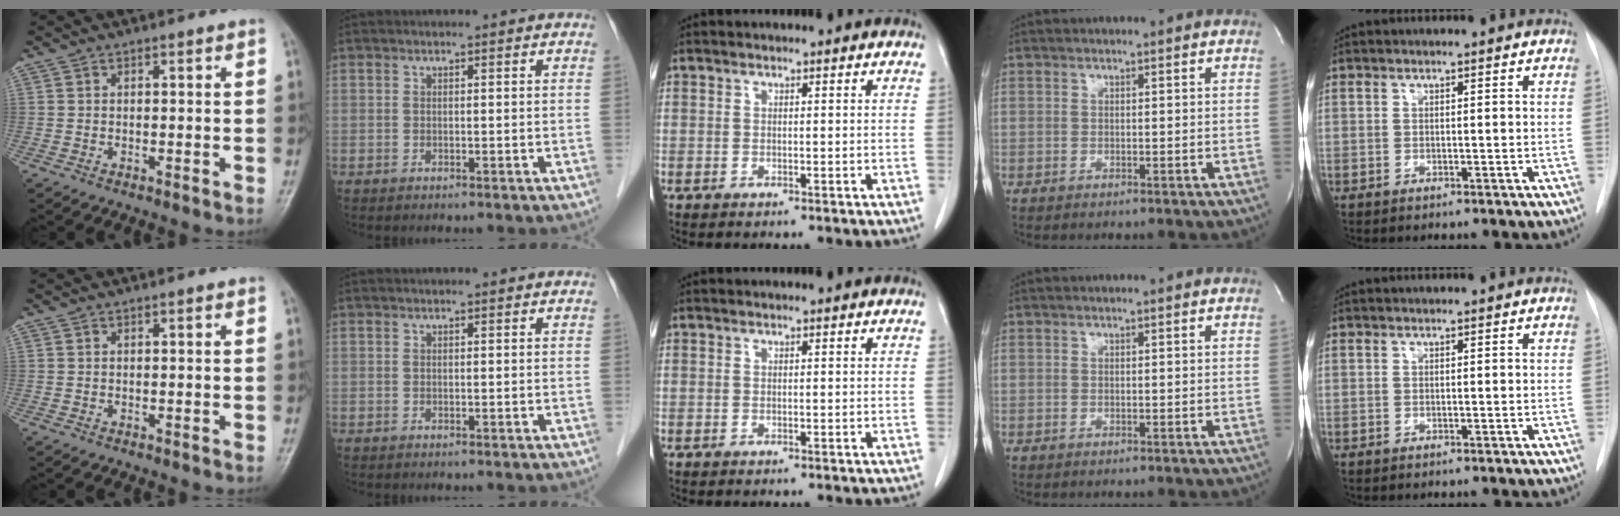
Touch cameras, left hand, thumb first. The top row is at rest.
{}